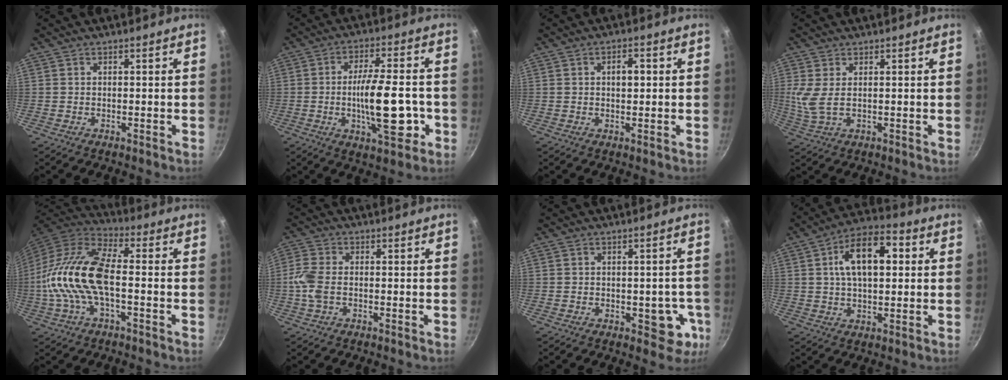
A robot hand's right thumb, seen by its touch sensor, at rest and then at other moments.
{"total": 14.1, "force": [-3.1, 4.9, 12.9], "torque": [-0.189, 0.014, -0.048]}
{"total": 3.3, "force": [0.5, 1.7, 2.8], "torque": [-0.029, 0.008, 0.007]}
{"total": 4.8, "force": [1.0, 2.0, 4.3], "torque": [-0.095, -0.006, 0.027]}
{"total": 17.4, "force": [-1.9, 7.8, 15.4], "torque": [-0.296, 0.036, -0.049]}
{"total": 5.2, "force": [-0.7, 2.9, 4.3], "torque": [-0.104, 0.007, -0.023]}
{"total": 6.3, "force": [-1.9, 3.9, 4.5], "torque": [-0.010, 0.012, -0.022]}
{"total": 13.5, "force": [2.8, 7.2, 11.1], "torque": [-0.154, 0.019, 0.034]}